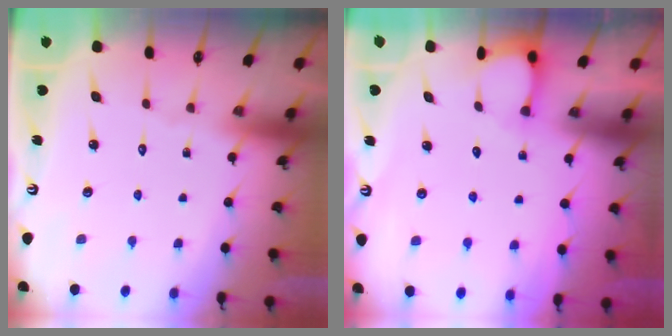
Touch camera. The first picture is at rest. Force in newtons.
{"total": 2.1, "press": 2.1, "slide": 0.3}